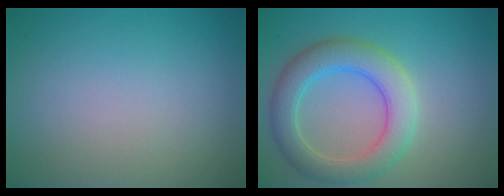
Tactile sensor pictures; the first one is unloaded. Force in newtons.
{"total": 5.4, "press": 5.4, "slide": 0.3}